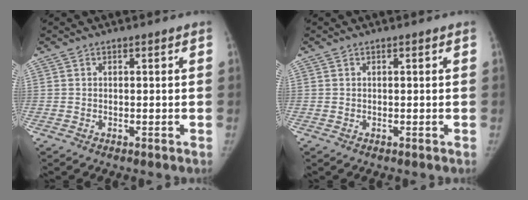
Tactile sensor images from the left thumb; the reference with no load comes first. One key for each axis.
{"total": 0.0}